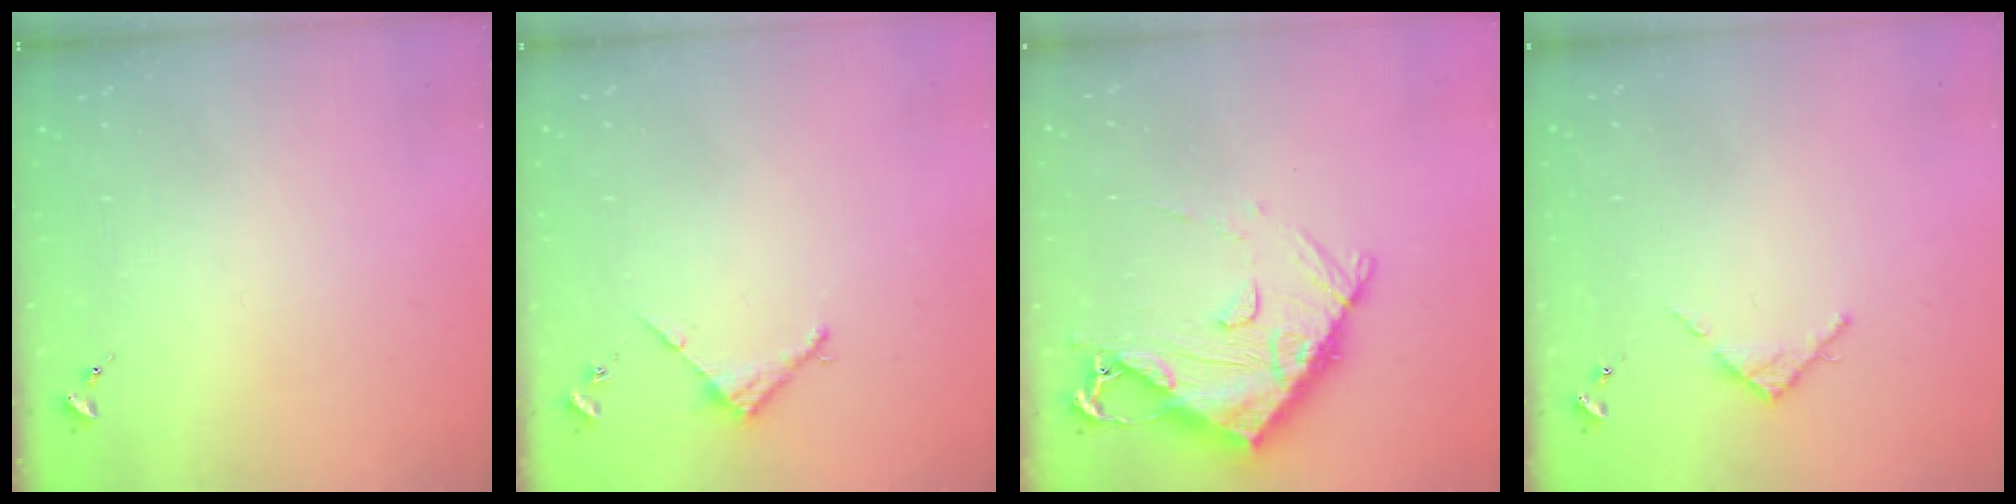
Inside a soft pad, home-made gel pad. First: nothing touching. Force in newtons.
{"total": 2.9, "press": 2.8, "slide": 0.2}
{"total": 14.6, "press": 14.6, "slide": 1.5}
{"total": 3.7, "press": 3.7, "slide": 0.5}